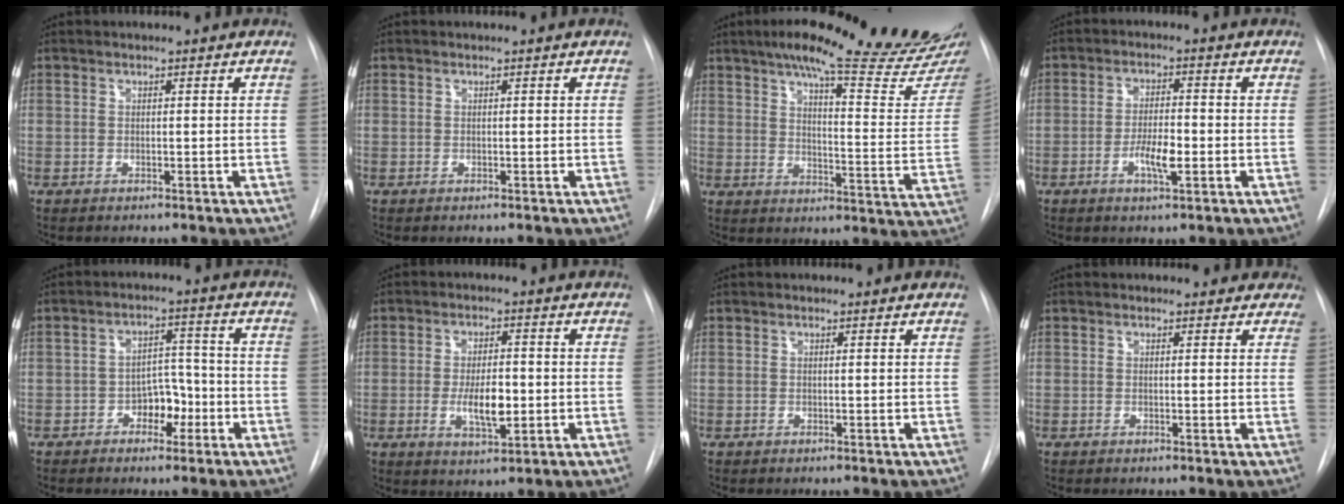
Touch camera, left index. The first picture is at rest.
{"total": 0.0}
{"total": 25.4, "force": [21.3, 1.9, 13.8], "torque": [-0.195, -0.069, 0.263]}
{"total": 4.9, "force": [-1.6, 1.2, 4.4], "torque": [-0.083, 0.000, -0.027]}
{"total": 5.1, "force": [-2.3, 3.1, 3.3], "torque": [-0.044, 0.016, -0.036]}
{"total": 6.4, "force": [-0.9, 2.3, 5.9], "torque": [-0.106, -0.007, -0.012]}
{"total": 0.9, "force": [0.8, 0.3, 0.1], "torque": [-0.009, 0.004, 0.008]}
{"total": 4.7, "force": [4.1, 2.2, 0.5], "torque": [0.018, -0.001, 0.025]}